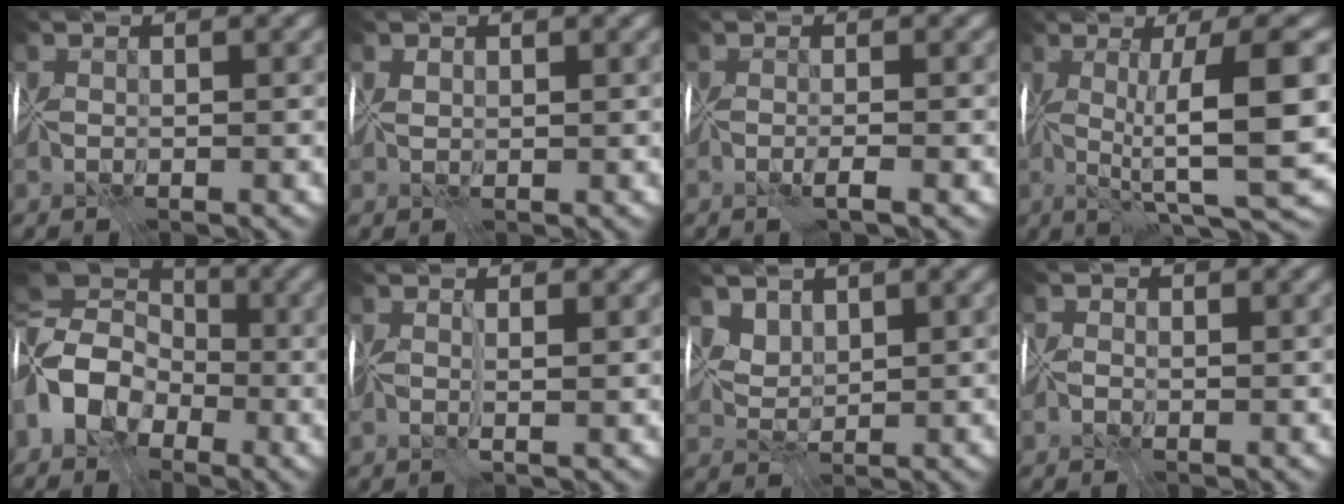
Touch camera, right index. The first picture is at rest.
{"total": 1.1, "force": [1.0, -0.4, -0.4], "torque": [0.011, 0.003, 0.021]}
{"total": 1.4, "force": [-0.6, -1.2, 0.2], "torque": [-0.004, -0.005, -0.011]}
{"total": 10.2, "force": [0.6, 0.4, 10.2], "torque": [-0.150, 0.005, 0.021]}
{"total": 8.7, "force": [-2.2, 6.7, 5.2], "torque": [-0.105, 0.000, -0.052]}
{"total": 1.2, "force": [0.7, -0.9, 0.2], "torque": [0.003, -0.002, 0.016]}
{"total": 2.2, "force": [2.2, 0.2, -0.1], "torque": [0.000, -0.017, 0.065]}
{"total": 0.6, "force": [-0.4, 0.4, 0.1], "torque": [0.009, 0.002, -0.007]}